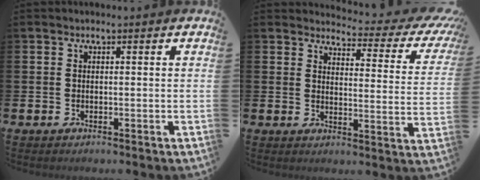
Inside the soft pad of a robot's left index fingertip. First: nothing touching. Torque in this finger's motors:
{"motor_torque": [0.99, -1.15, 0.43, 0.03]}